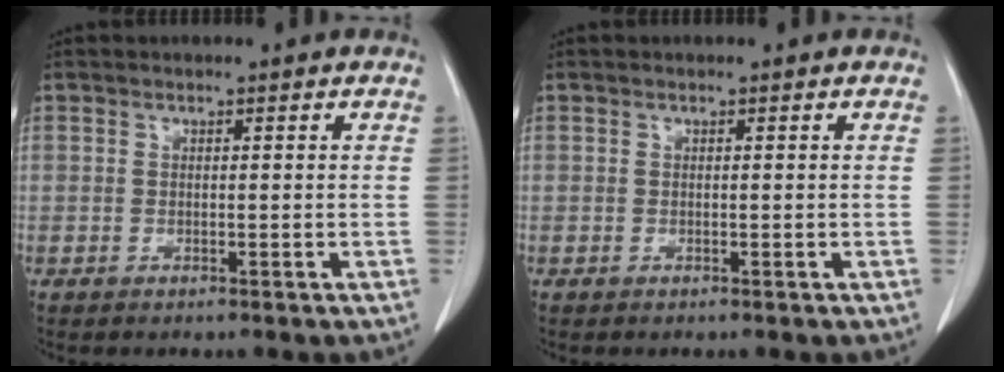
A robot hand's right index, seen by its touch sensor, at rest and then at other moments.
{"total": 0.0}